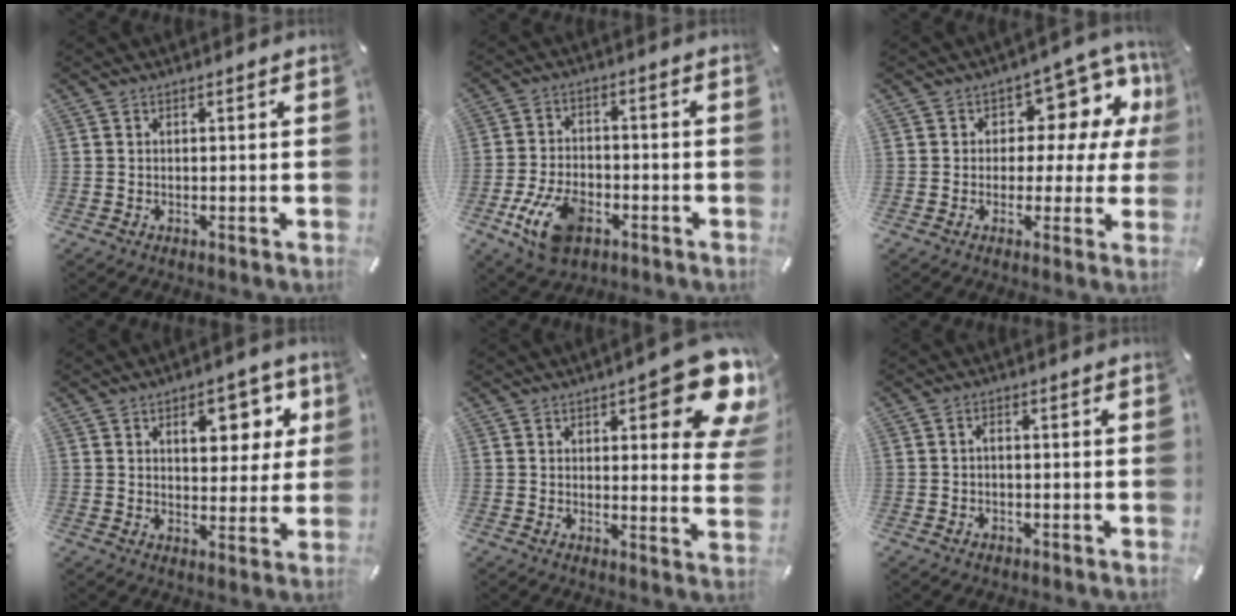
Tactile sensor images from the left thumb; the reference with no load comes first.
{"total": 11.5, "force": [-4.9, 7.2, 7.6], "torque": [-0.157, 0.009, -0.088]}
{"total": 10.4, "force": [3.7, 7.4, 6.2], "torque": [-0.070, -0.035, 0.064]}
{"total": 11.1, "force": [4.5, 6.5, 7.8], "torque": [-0.086, -0.012, 0.068]}
{"total": 15.8, "force": [8.2, 5.5, 12.3], "torque": [-0.151, -0.058, 0.133]}
{"total": 1.5, "force": [-0.5, 1.0, 1.0], "torque": [-0.021, 0.005, -0.012]}